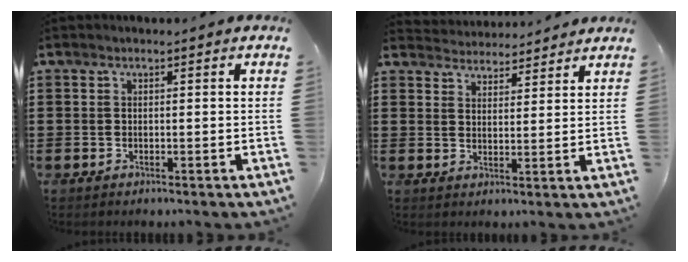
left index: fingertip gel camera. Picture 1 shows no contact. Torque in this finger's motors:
{"motor_torque": [1.07, -1.07, 0.19, 0.02]}